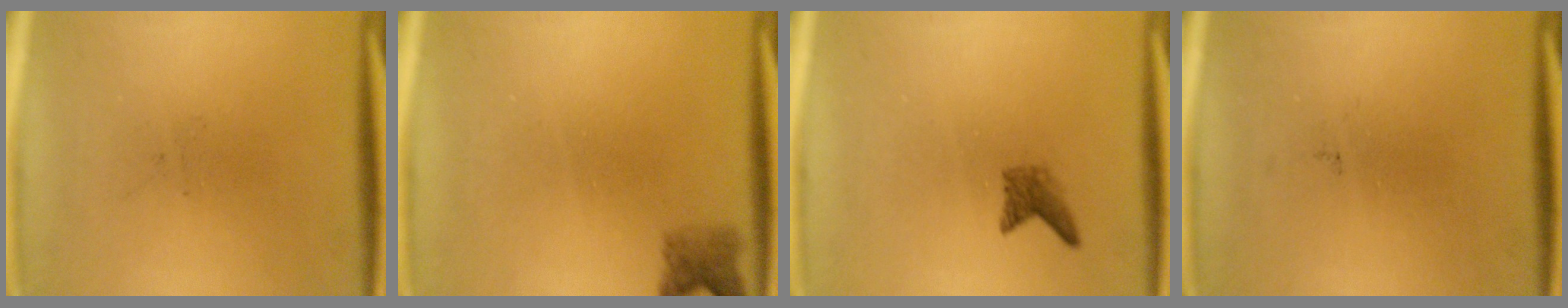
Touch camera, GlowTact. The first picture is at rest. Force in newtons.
{"total": 2.3}
{"total": 1.7}
{"total": 0.0}